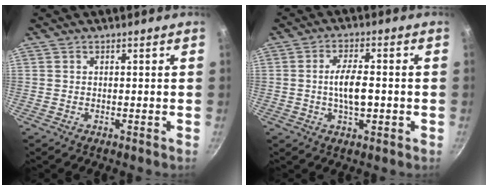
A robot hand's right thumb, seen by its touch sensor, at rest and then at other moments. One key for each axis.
{"total": 6.9, "fx": -0.8, "fy": 3.0, "fz": 6.1, "tx": -0.104, "ty": 0.011, "tz": -0.013}